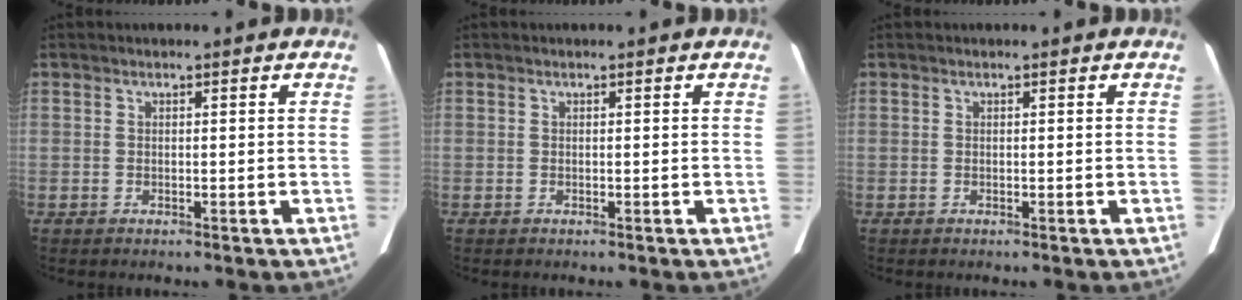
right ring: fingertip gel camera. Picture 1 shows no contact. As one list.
[{"total": 0.0}, {"total": 0.0}]